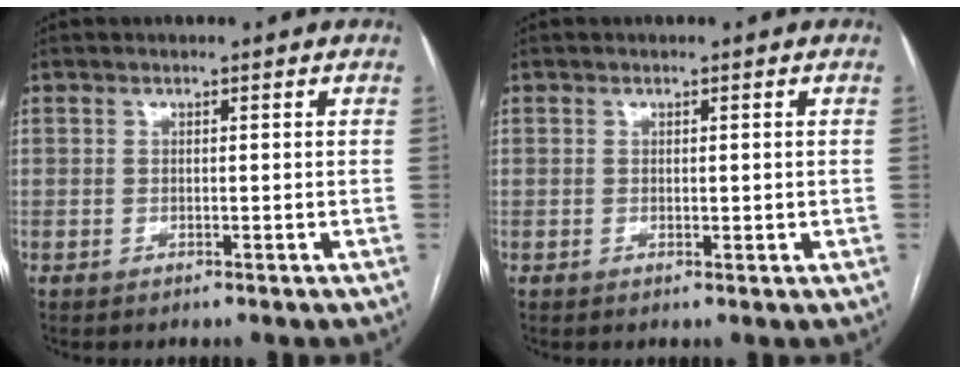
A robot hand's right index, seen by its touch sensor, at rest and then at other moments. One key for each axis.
{"total": 0.8, "fx": 0.0, "fy": 0.4, "fz": 0.7, "tx": -0.010, "ty": -0.003, "tz": 0.001}